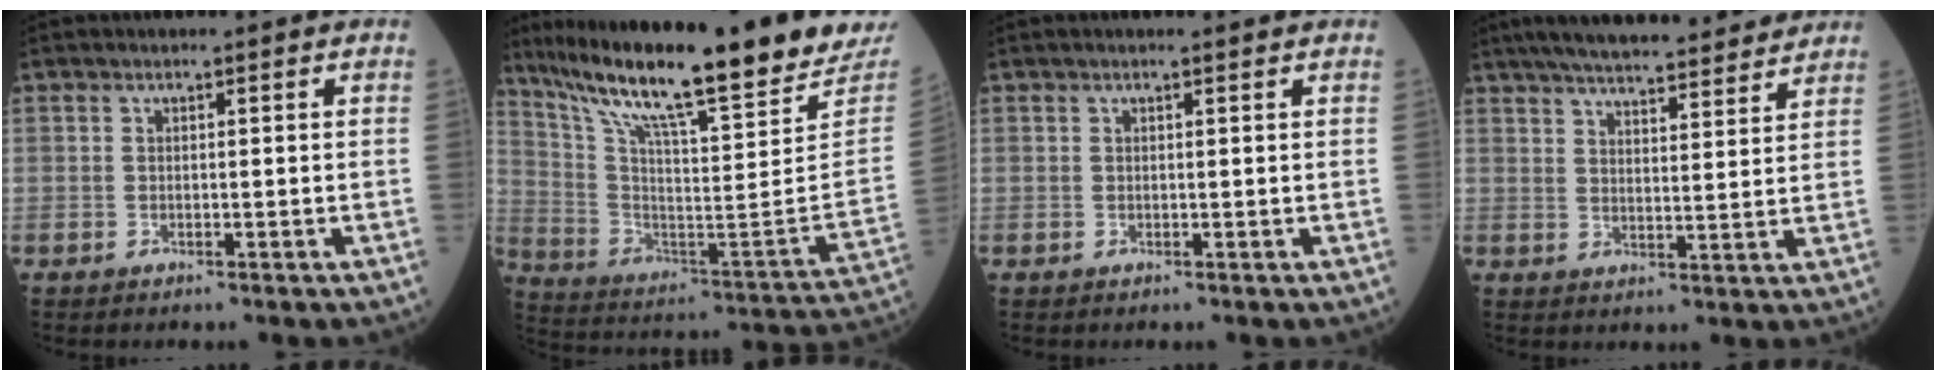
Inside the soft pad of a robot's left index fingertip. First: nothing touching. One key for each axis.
{"total": 28.3, "fx": 22.4, "fy": 2.9, "fz": 17.0, "tx": -0.295, "ty": -0.041, "tz": 0.334}
{"total": 1.4, "fx": 1.2, "fy": -0.1, "fz": 0.6, "tx": -0.012, "ty": 0.009, "tz": 0.019}
{"total": 19.2, "fx": 16.8, "fy": 3.2, "fz": 8.7, "tx": -0.137, "ty": 0.032, "tz": 0.238}